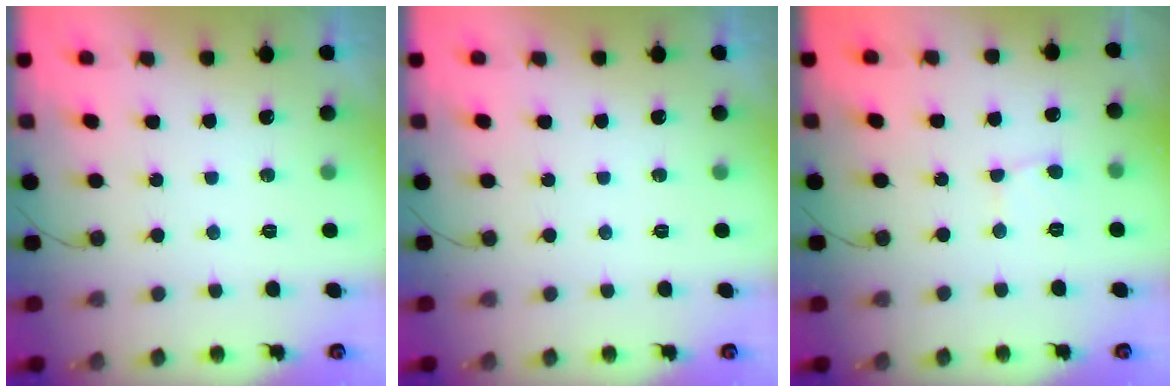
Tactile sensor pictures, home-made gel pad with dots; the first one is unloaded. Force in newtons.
{"total": 0.0}
{"total": 2.9, "press": 2.8, "slide": 0.3}